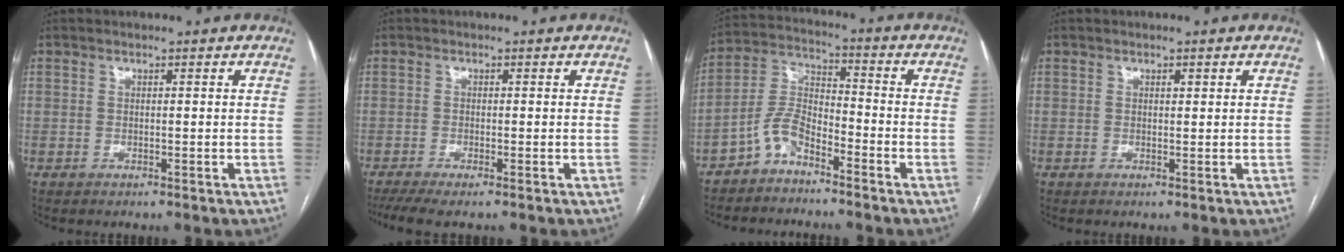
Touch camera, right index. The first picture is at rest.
{"total": 4.3, "force": [-3.2, 0.4, 2.8], "torque": [-0.047, -0.010, -0.058]}
{"total": 6.3, "force": [-4.5, 2.6, 3.6], "torque": [-0.081, 0.012, -0.094]}
{"total": 0.6, "force": [0.3, 0.3, 0.4], "torque": [-0.007, -0.001, 0.003]}